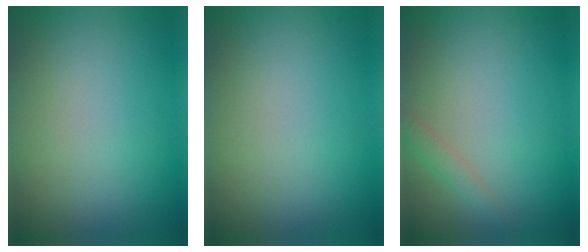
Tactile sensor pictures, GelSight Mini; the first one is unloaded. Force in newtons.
{"total": 0.0}
{"total": 1.3, "press": 1.3, "slide": 0.1}